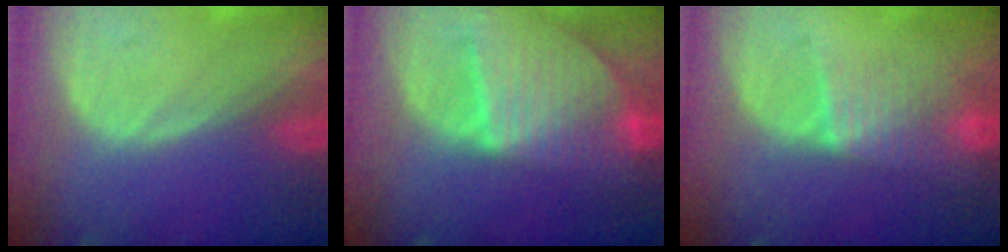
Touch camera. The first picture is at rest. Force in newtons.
{"total": 9.5, "press": 8.2, "slide": 4.8}
{"total": 4.7, "press": 4.6, "slide": 0.7}